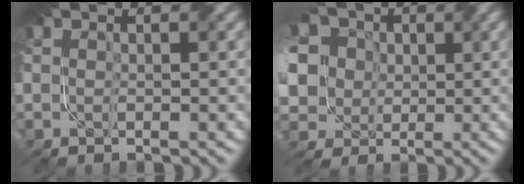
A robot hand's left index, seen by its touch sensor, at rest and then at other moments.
{"total": 13.0, "force": [3.4, 10.2, 7.2], "torque": [-0.178, 0.028, 0.019]}